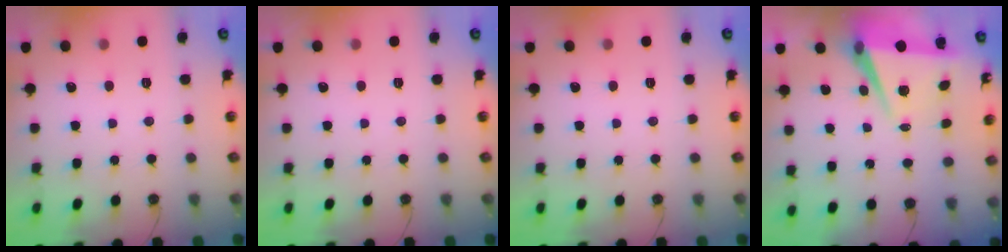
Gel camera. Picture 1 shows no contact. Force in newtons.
{"total": 0.0}
{"total": 0.0}
{"total": 6.8, "press": 6.0, "slide": 3.2}